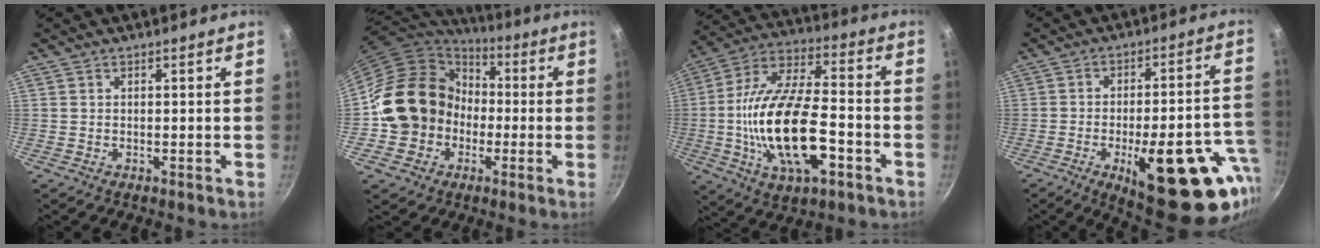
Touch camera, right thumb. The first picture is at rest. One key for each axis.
{"total": 18.2, "fx": -1.9, "fy": 16.0, "fz": 8.4, "tx": -0.123, "ty": 0.048, "tz": -0.030}
{"total": 22.2, "fx": -5.1, "fy": 10.1, "fz": 19.2, "tx": -0.355, "ty": 0.026, "tz": -0.096}
{"total": 25.7, "fx": -9.5, "fy": 10.1, "fz": 21.7, "tx": -0.239, "ty": 0.024, "tz": -0.116}